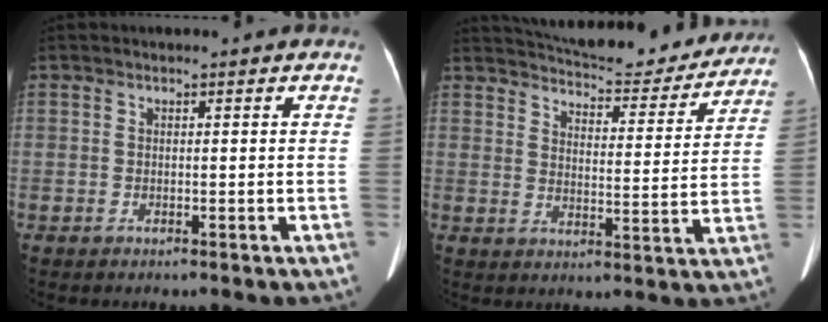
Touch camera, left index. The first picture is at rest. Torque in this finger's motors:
{"motor_torque": [0.63, -0.83, 0.01, 0.04]}